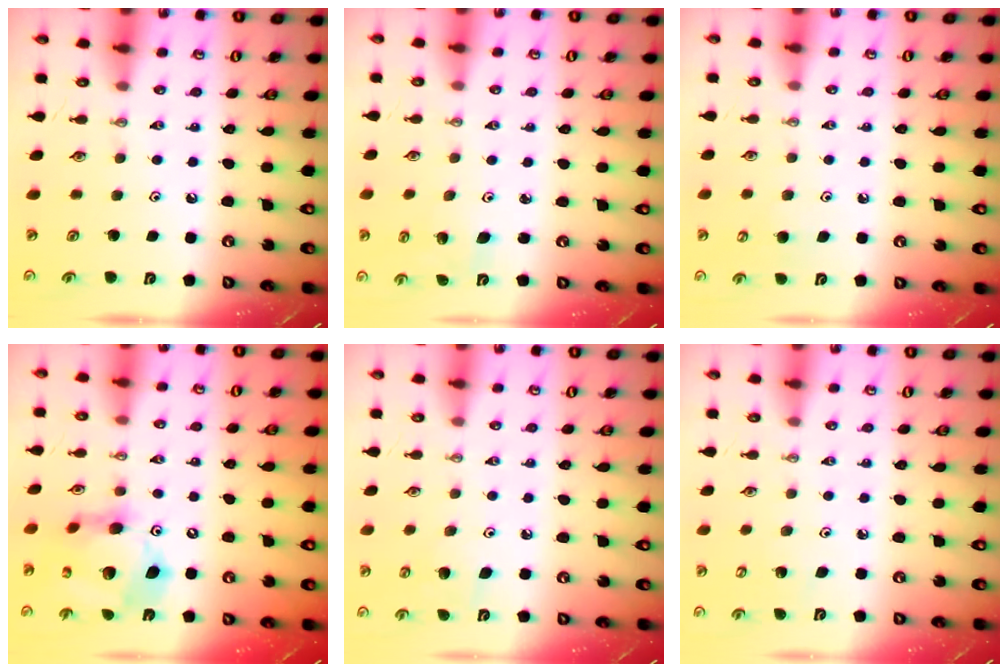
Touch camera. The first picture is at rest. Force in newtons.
{"total": 3.5, "press": 3.2, "slide": 1.4}
{"total": 4.4, "press": 4.4, "slide": 0.5}
{"total": 15.5, "press": 15.5, "slide": 1.6}
{"total": 5.4, "press": 5.4, "slide": 0.4}
{"total": 3.8, "press": 3.7, "slide": 0.3}